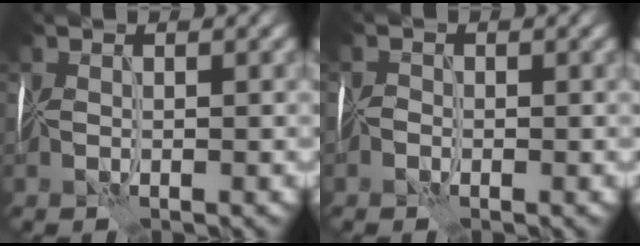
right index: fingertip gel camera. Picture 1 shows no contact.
{"total": 0.9, "force": [-0.7, 0.4, -0.4], "torque": [0.005, 0.004, -0.017]}